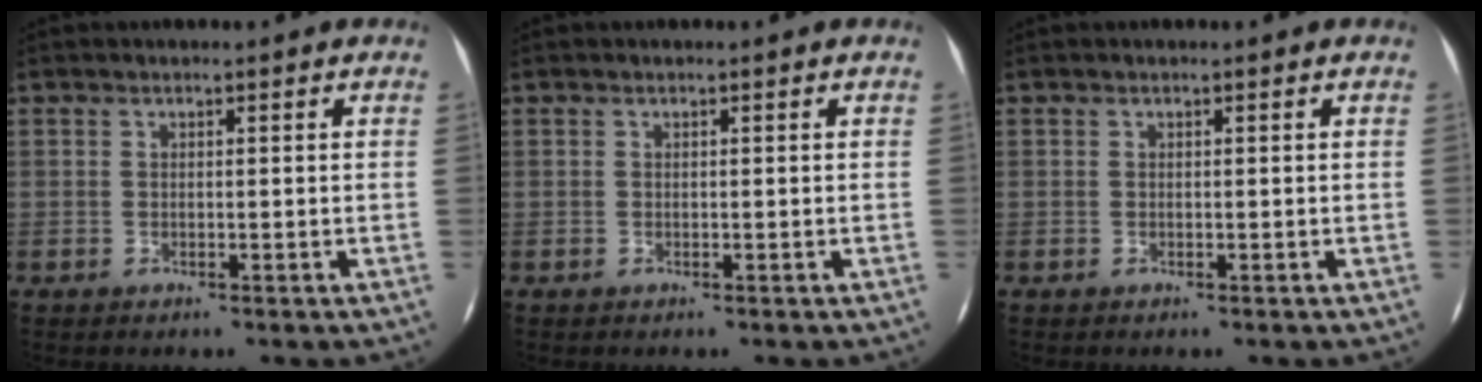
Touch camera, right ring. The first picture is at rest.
{"total": 0.0}
{"total": 0.0}